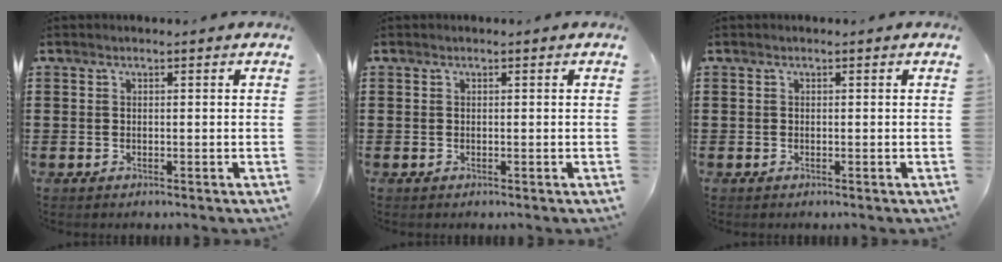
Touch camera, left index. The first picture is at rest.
{"total": 0.0}
{"total": 0.0}